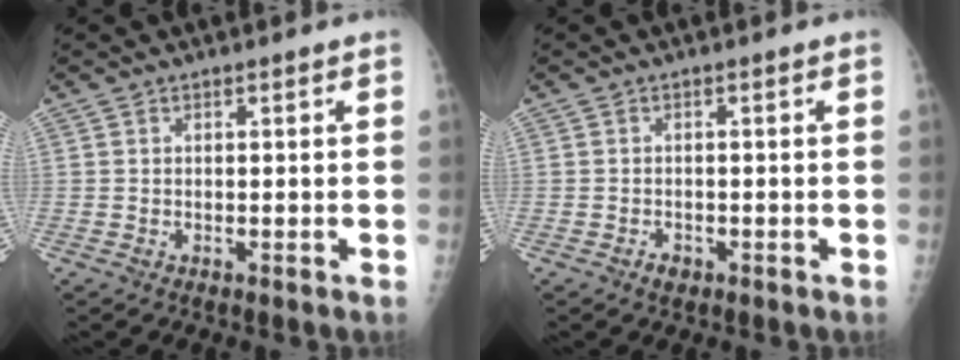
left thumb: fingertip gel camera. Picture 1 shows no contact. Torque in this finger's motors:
{"motor_torque": [-0.26, 0.15, -0.13, -0.03, -0.01]}